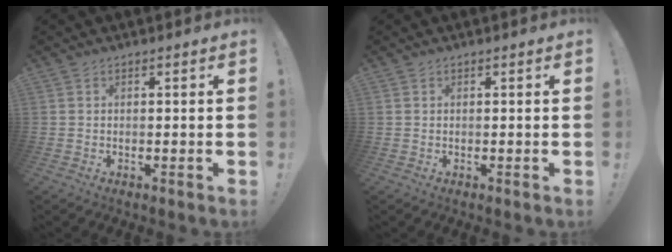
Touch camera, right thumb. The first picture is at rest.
{"total": 0.0}